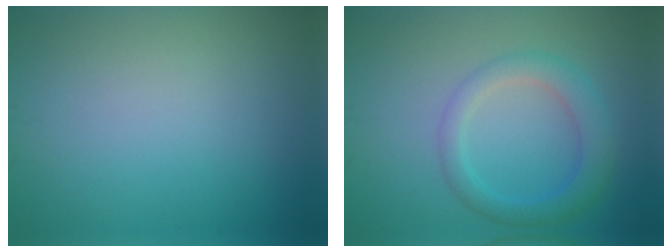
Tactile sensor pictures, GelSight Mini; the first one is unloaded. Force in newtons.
{"total": 3.6, "press": 3.6, "slide": 0.0}